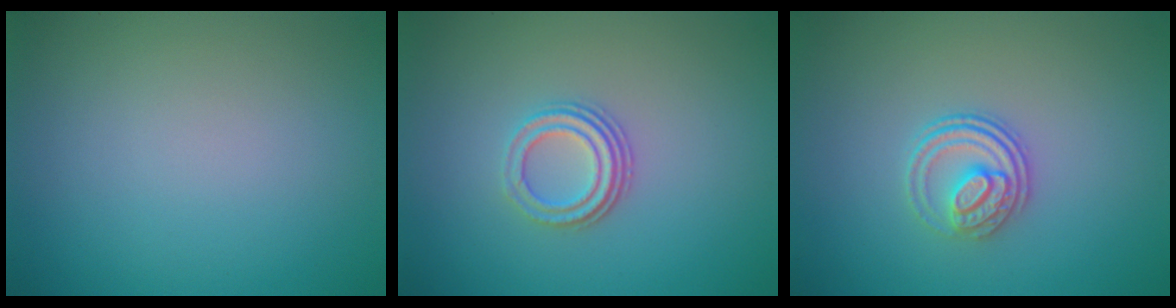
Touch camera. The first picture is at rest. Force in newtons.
{"total": 3.0, "press": 2.3, "slide": 1.9}
{"total": 2.9, "press": 2.4, "slide": 1.6}